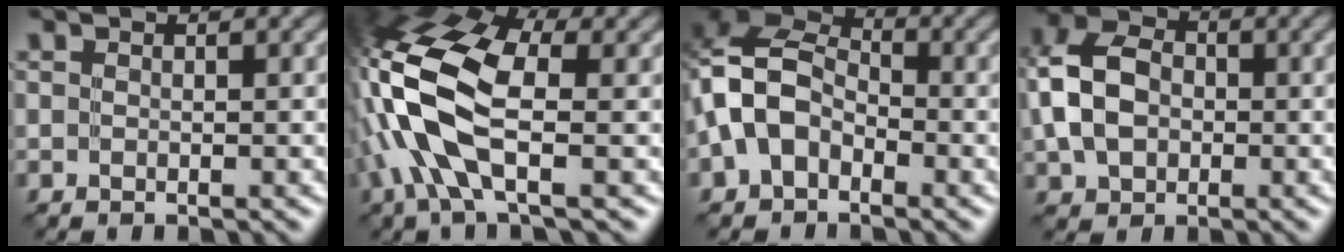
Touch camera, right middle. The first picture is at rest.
{"total": 12.5, "force": [-1.0, 5.7, 11.1], "torque": [-0.265, 0.016, -0.037]}
{"total": 7.4, "force": [-2.1, 5.4, 4.7], "torque": [-0.097, 0.009, -0.055]}
{"total": 7.3, "force": [-0.4, 5.4, 4.9], "torque": [-0.117, 0.013, -0.022]}